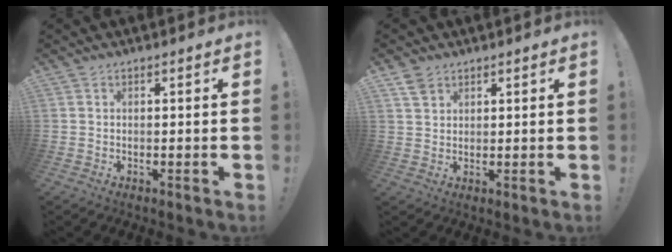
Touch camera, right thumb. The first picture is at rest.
{"total": 3.5, "force": [2.5, 2.1, 1.2], "torque": [-0.016, -0.012, 0.047]}